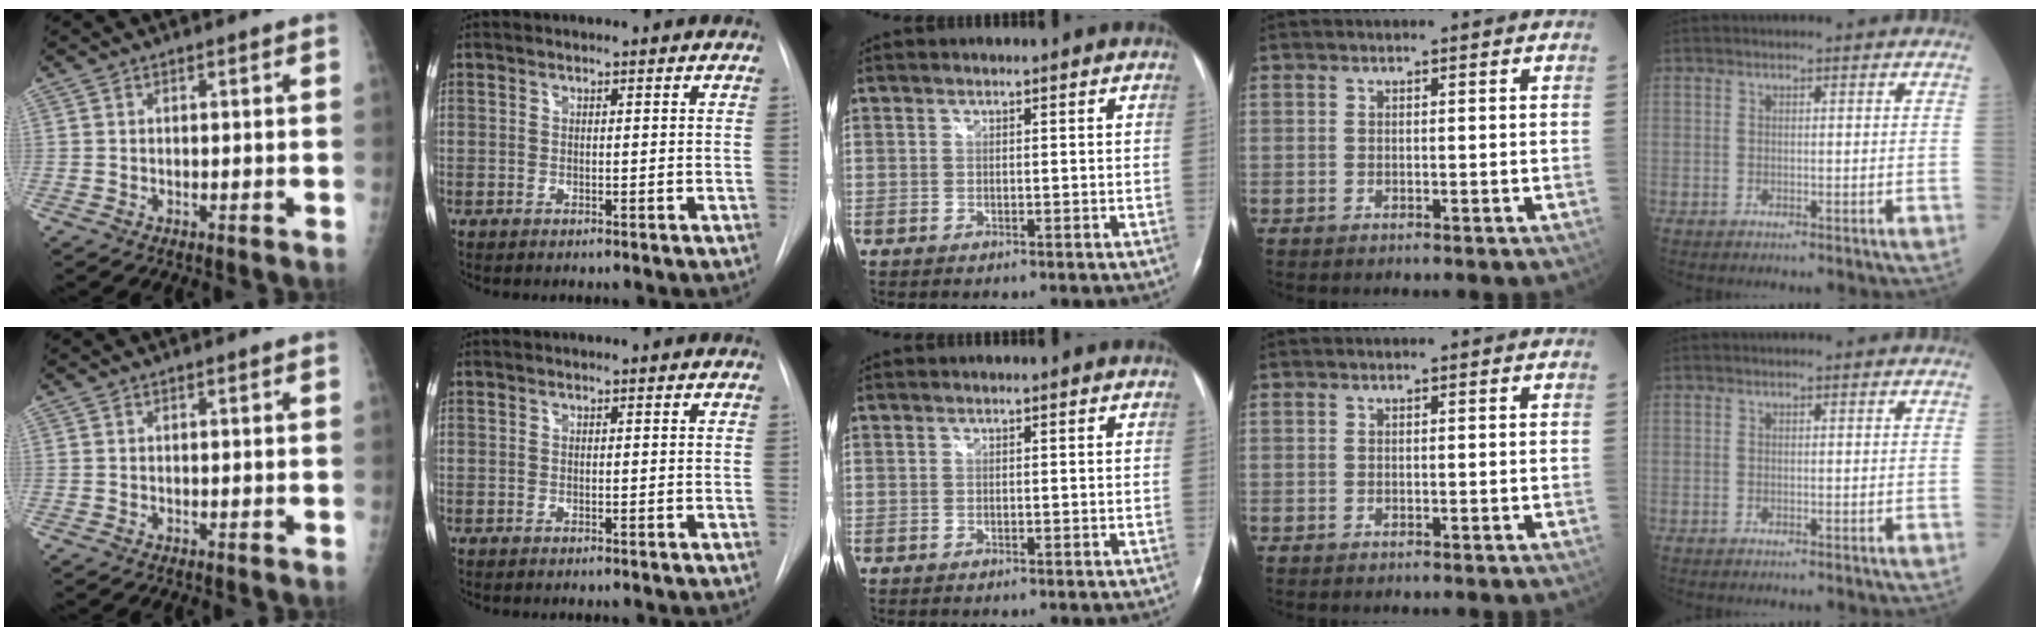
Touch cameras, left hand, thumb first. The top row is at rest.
{}